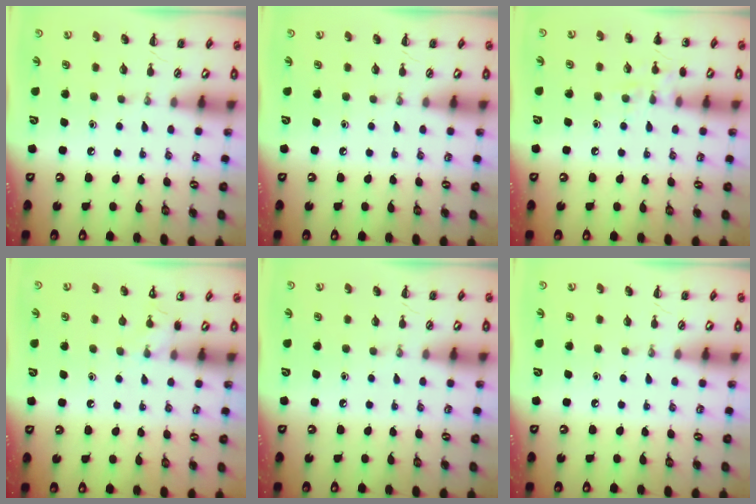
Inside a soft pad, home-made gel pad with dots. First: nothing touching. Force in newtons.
{"total": 0.0}
{"total": 8.2, "press": 8.1, "slide": 1.6}
{"total": 3.7, "press": 3.5, "slide": 1.4}
{"total": 0.0}
{"total": 0.0}